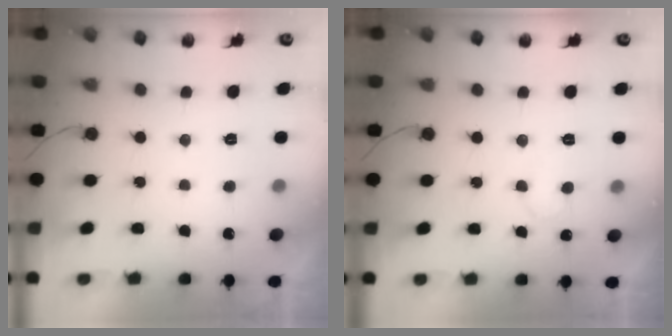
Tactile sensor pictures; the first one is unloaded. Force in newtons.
{"total": 6.4, "press": 6.4, "slide": 0.5}